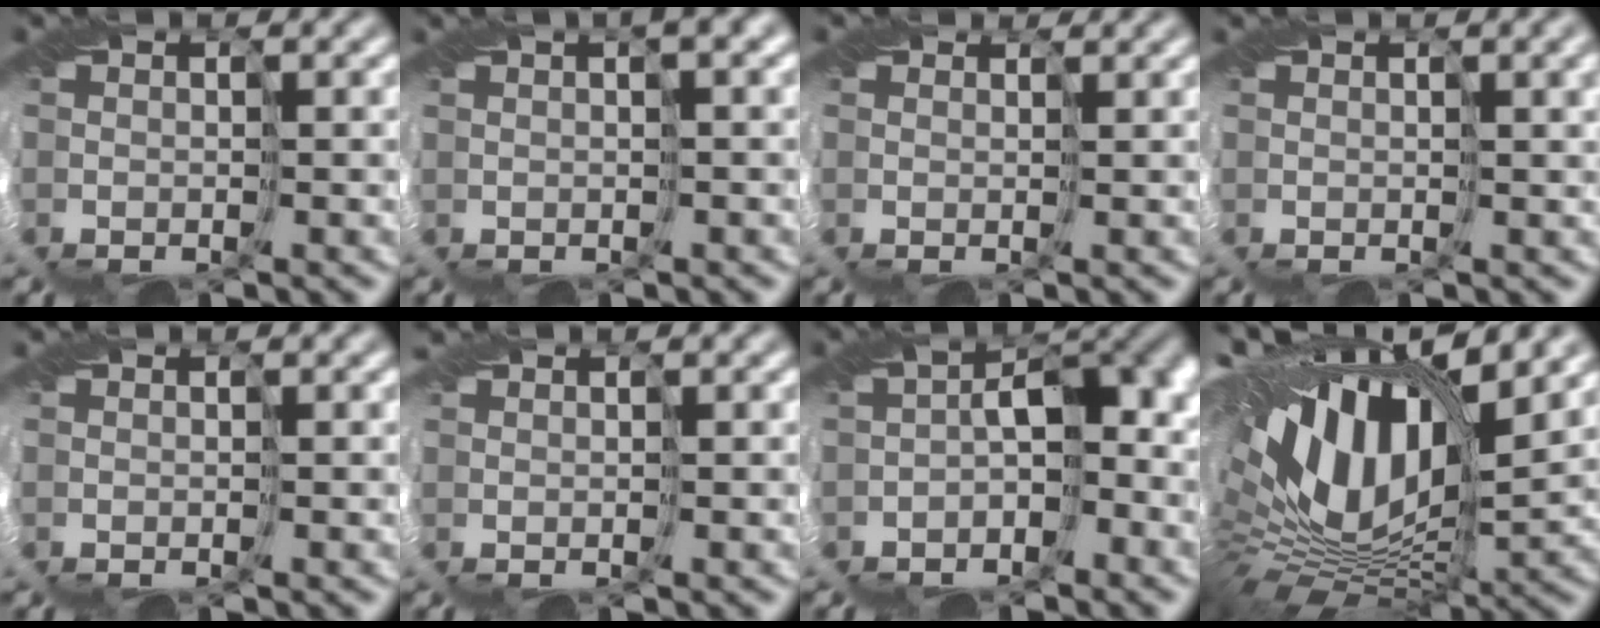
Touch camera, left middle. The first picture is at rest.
{"total": 3.2, "force": [1.7, 0.6, 2.7], "torque": [-0.042, 0.014, 0.020]}
{"total": 2.2, "force": [2.0, 0.7, 0.6], "torque": [-0.014, 0.004, 0.019]}
{"total": 3.0, "force": [1.2, 0.9, 2.6], "torque": [-0.027, 0.008, 0.014]}
{"total": 0.0}
{"total": 0.7, "force": [0.6, -0.3, -0.2], "torque": [0.000, 0.006, 0.012]}
{"total": 6.6, "force": [-1.5, 3.6, 5.3], "torque": [-0.061, 0.014, -0.035]}
{"total": 17.1, "force": [6.0, 8.6, 13.5], "torque": [-0.266, 0.037, 0.088]}